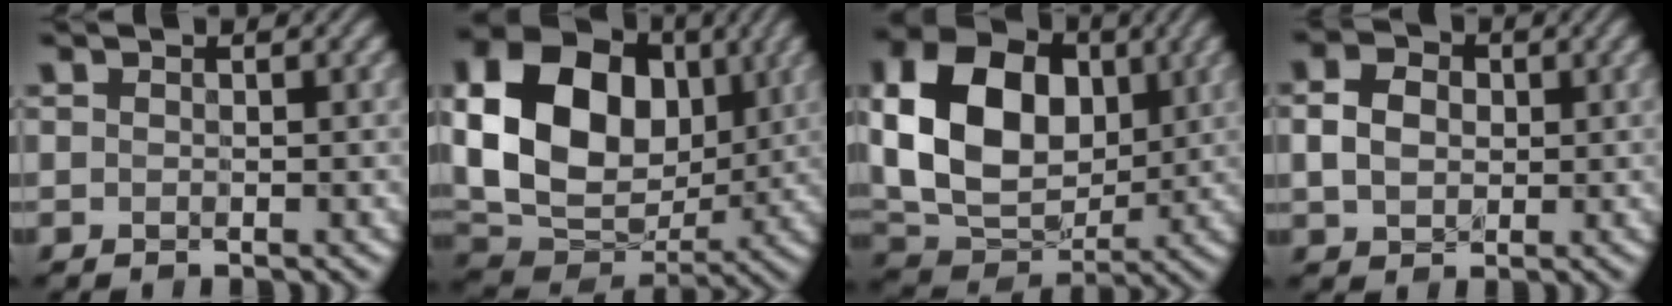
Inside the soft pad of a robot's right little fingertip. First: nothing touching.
{"total": 15.8, "force": [1.9, 11.7, 10.5], "torque": [-0.203, 0.009, 0.035]}
{"total": 13.0, "force": [1.4, 9.2, 9.0], "torque": [-0.183, 0.010, 0.019]}
{"total": 3.5, "force": [0.0, 2.8, 2.1], "torque": [-0.046, 0.003, -0.005]}